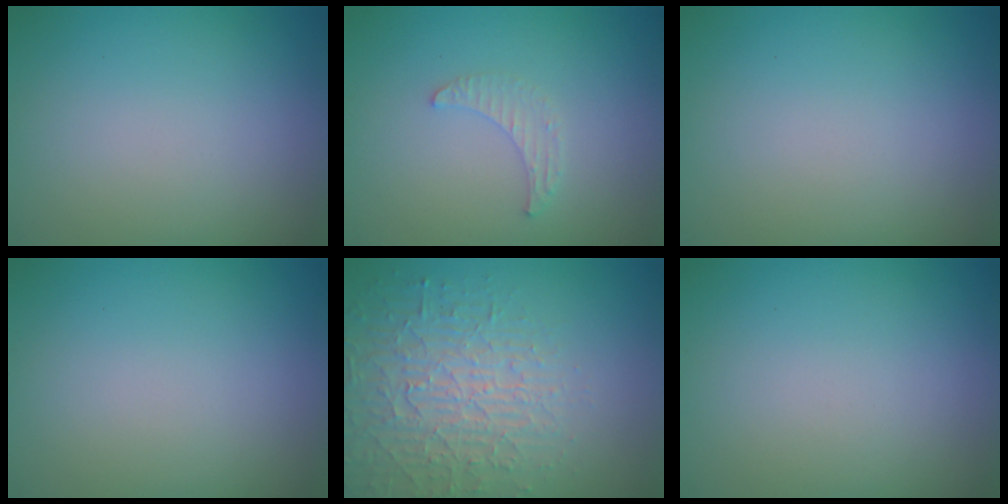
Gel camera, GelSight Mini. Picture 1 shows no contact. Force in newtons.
{"total": 1.3, "press": 1.3, "slide": 0.4}
{"total": 0.0}
{"total": 0.0}
{"total": 4.2, "press": 4.1, "slide": 0.9}
{"total": 0.0}